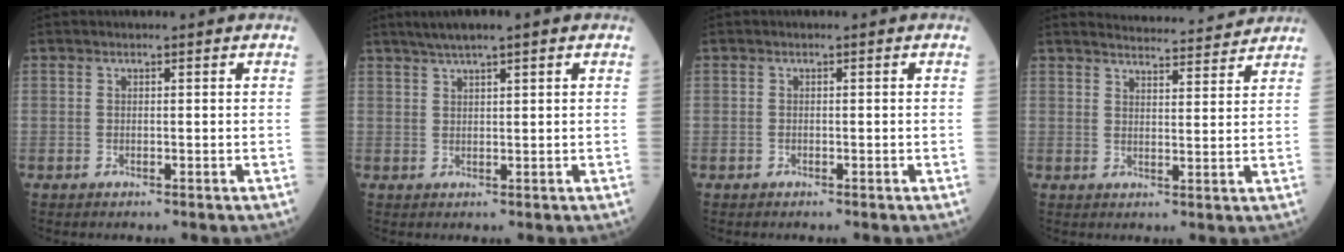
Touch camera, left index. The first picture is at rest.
{"total": 5.1, "force": [4.0, 0.4, 3.0], "torque": [-0.054, 0.023, 0.074]}
{"total": 0.0}
{"total": 11.6, "force": [11.3, 1.0, 2.2], "torque": [-0.026, 0.005, 0.144]}